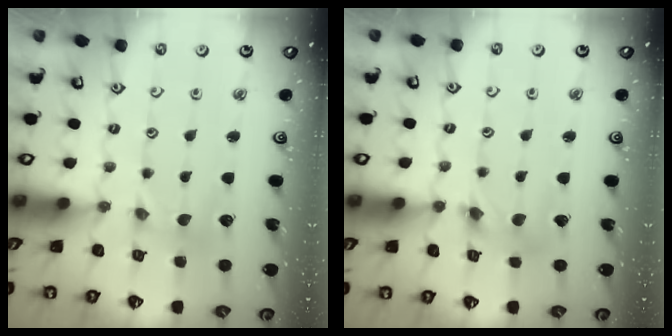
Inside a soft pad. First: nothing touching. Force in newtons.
{"total": 2.5, "press": 2.5, "slide": 0.1}